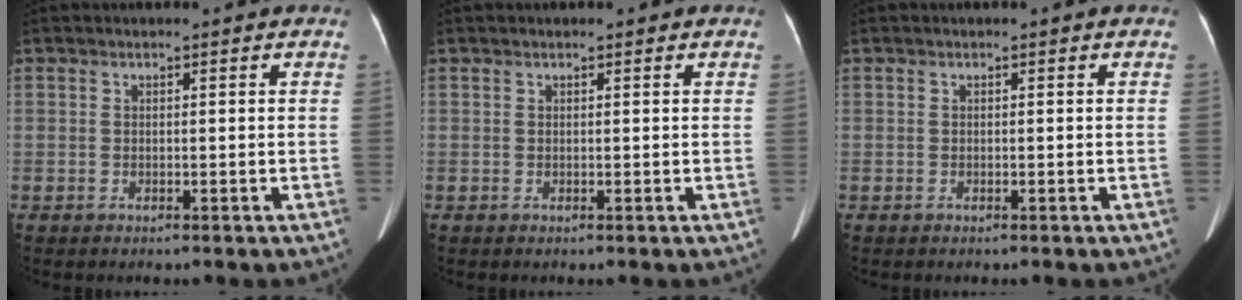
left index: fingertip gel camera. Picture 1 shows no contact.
{"total": 0.6, "force": [0.5, 0.2, 0.3], "torque": [-0.007, 0.009, 0.008]}
{"total": 0.0}